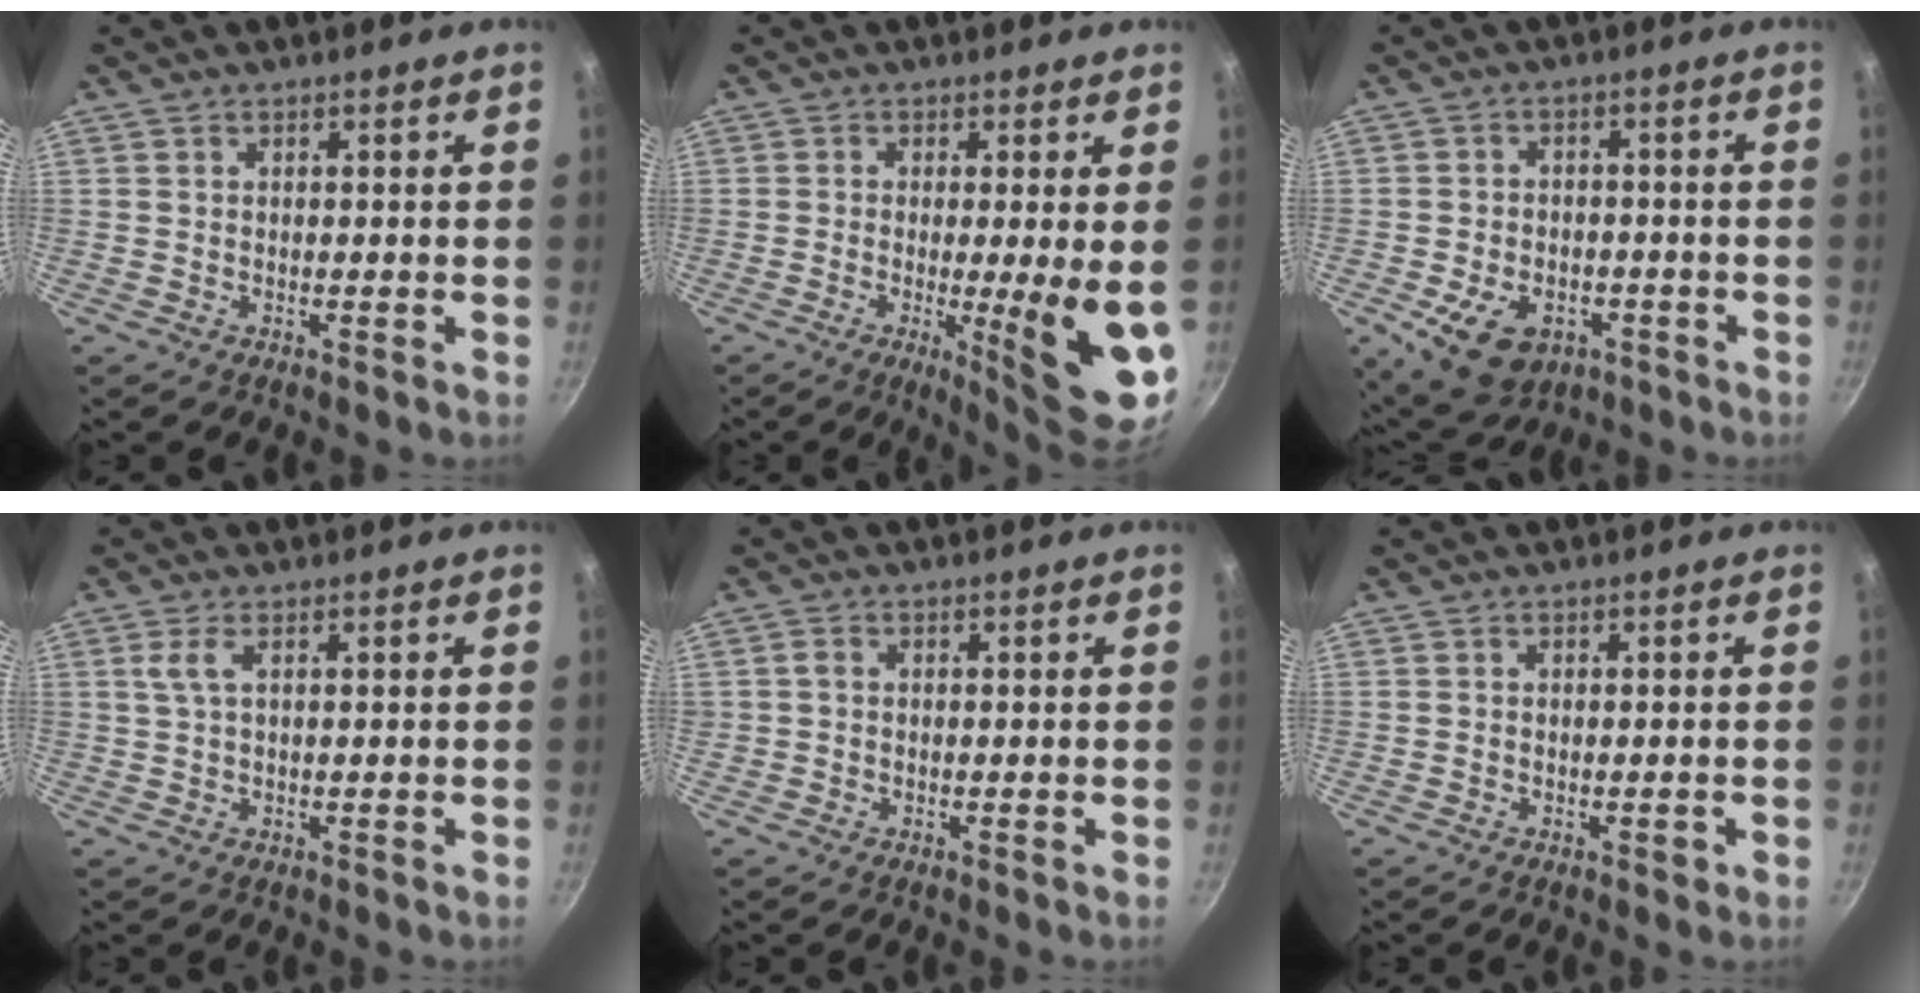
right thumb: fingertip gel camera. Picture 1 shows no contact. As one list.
[{"total": 10.8, "force": [-1.5, 1.6, 10.6], "torque": [-0.146, -0.016, -0.015]}, {"total": 11.4, "force": [-4.5, 7.8, 6.9], "torque": [-0.098, 0.013, -0.059]}, {"total": 2.6, "force": [0.9, 0.8, 2.3], "torque": [-0.055, 0.003, 0.020]}, {"total": 1.3, "force": [0.0, 1.1, 0.6], "torque": [-0.009, 0.009, -0.001]}, {"total": 1.1, "force": [-0.5, 0.5, 0.9], "torque": [-0.012, 0.002, -0.008]}]